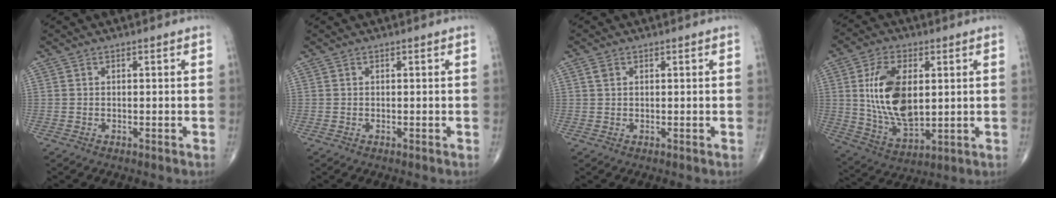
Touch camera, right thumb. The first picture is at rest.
{"total": 0.0}
{"total": 1.2, "force": [0.5, 0.9, 0.7], "torque": [-0.012, 0.004, 0.010]}
{"total": 15.4, "force": [2.4, 8.3, 12.7], "torque": [-0.229, -0.013, 0.054]}